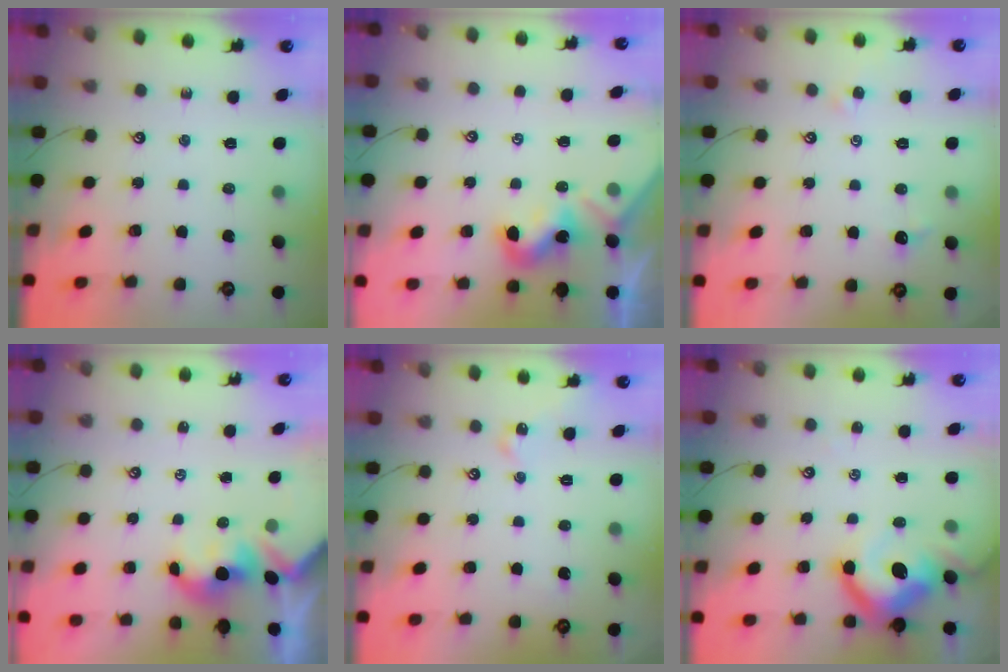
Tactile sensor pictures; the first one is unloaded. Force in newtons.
{"total": 2.0, "press": 1.9, "slide": 0.5}
{"total": 1.1, "press": 1.0, "slide": 0.5}
{"total": 1.8, "press": 1.8, "slide": 0.2}
{"total": 2.0, "press": 1.9, "slide": 0.5}
{"total": 10.9, "press": 10.8, "slide": 1.4}